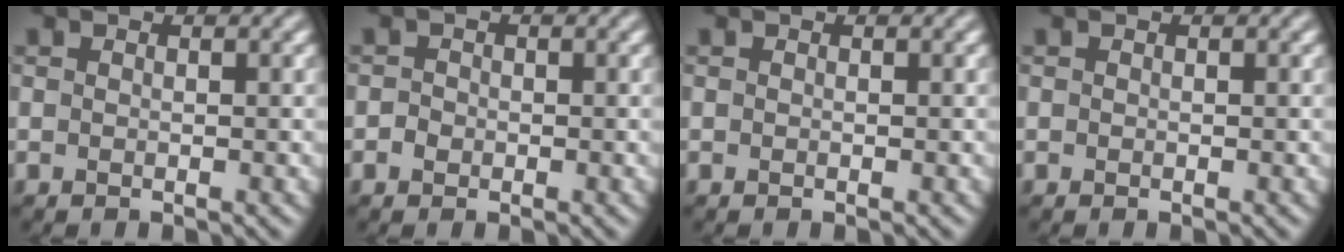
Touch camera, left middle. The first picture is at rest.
{"total": 0.7, "force": [-0.3, 0.6, 0.0], "torque": [0.000, 0.007, -0.009]}
{"total": 0.0}
{"total": 0.0}